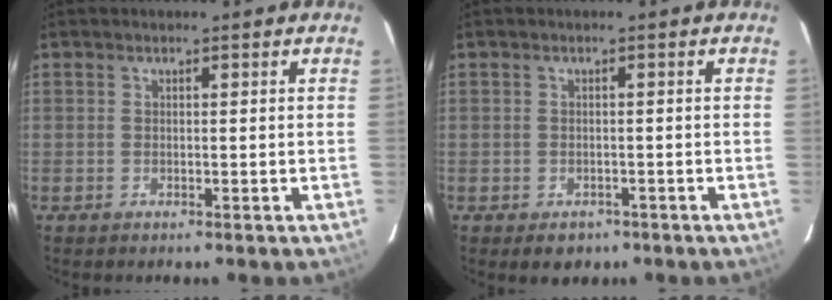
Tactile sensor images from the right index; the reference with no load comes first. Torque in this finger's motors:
{"motor_torque": [-0.01, -0.03, -0.07, -0.06]}